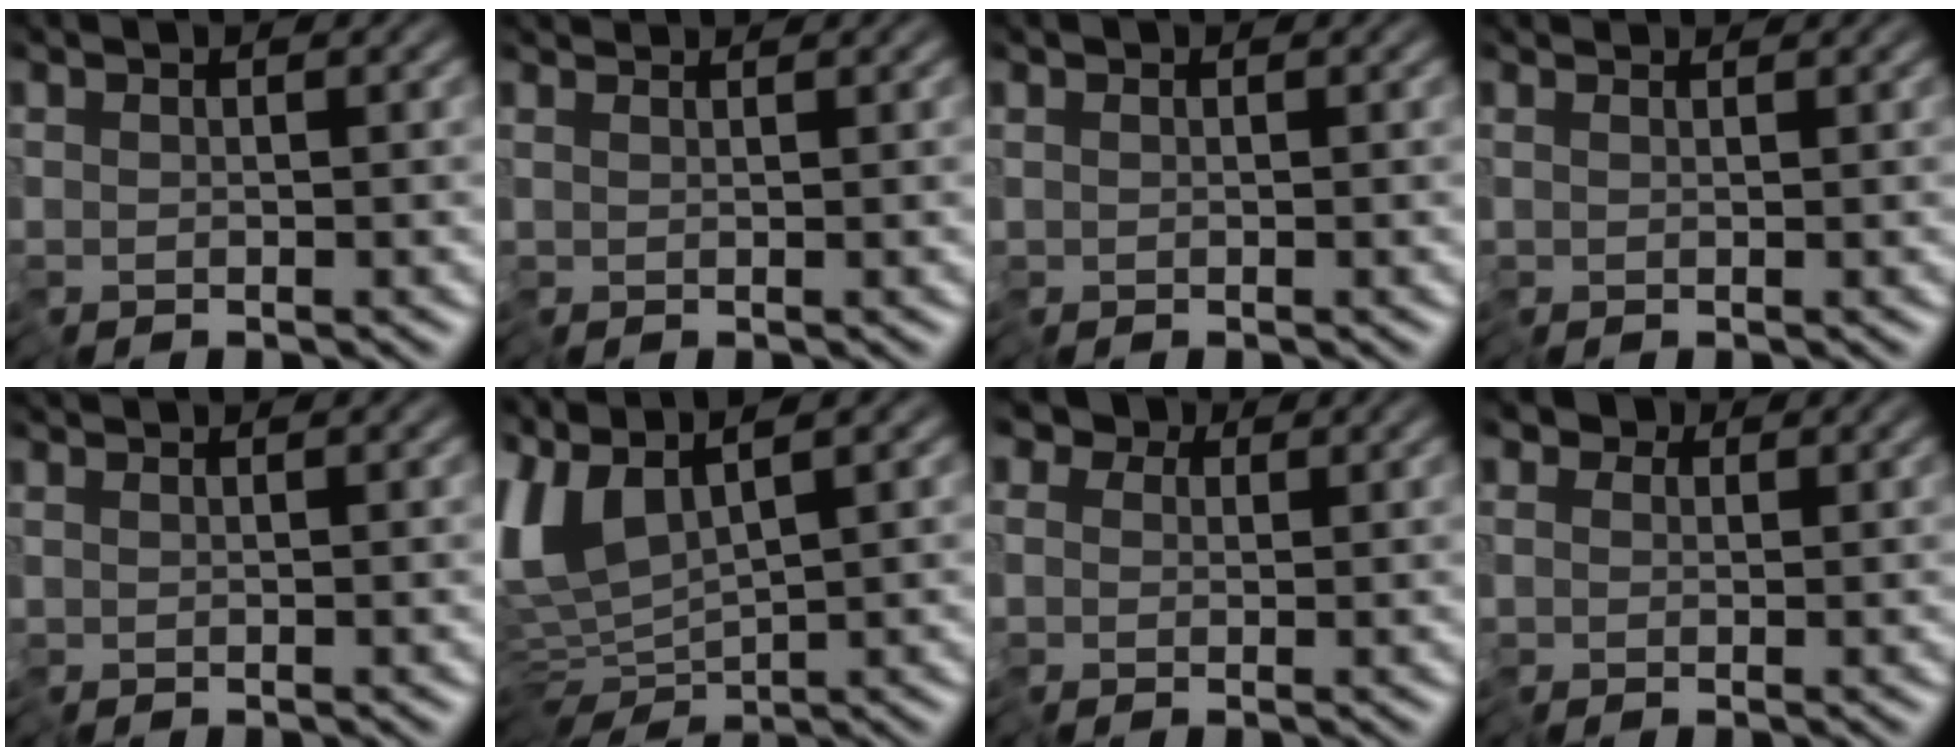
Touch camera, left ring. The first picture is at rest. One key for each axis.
{"total": 1.4, "fx": 1.4, "fy": 0.1, "fz": 0.3, "tx": -0.014, "ty": 0.006, "tz": 0.023}
{"total": 0.5, "fx": 0.1, "fy": 0.5, "fz": 0.2, "tx": -0.007, "ty": 0.001, "tz": 0.000}
{"total": 1.5, "fx": 1.4, "fy": 0.3, "fz": 0.5, "tx": -0.017, "ty": 0.008, "tz": 0.020}
{"total": 0.6, "fx": 0.6, "fy": -0.1, "fz": 0.1, "tx": -0.005, "ty": 0.005, "tz": 0.013}
{"total": 8.4, "fx": 1.5, "fy": 3.9, "fz": 7.3, "tx": -0.180, "ty": 0.001, "tz": 0.029}
{"total": 3.6, "fx": 1.2, "fy": 3.0, "fz": 1.4, "tx": -0.043, "ty": 0.006, "tz": 0.011}
{"total": 2.4, "fx": 0.5, "fy": 2.2, "fz": 0.8, "tx": -0.025, "ty": 0.001, "tz": 0.001}